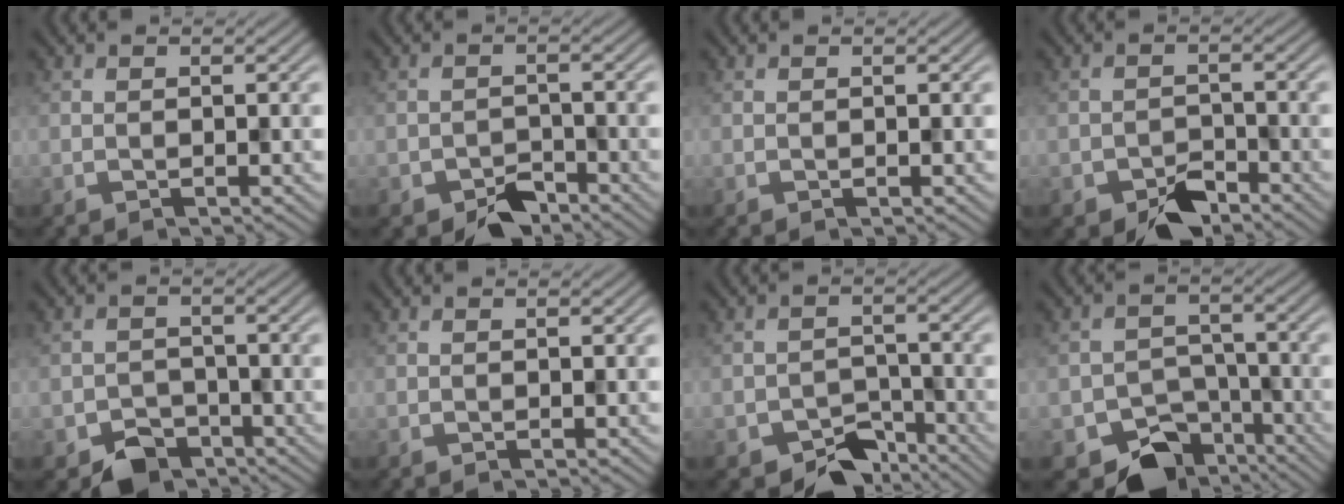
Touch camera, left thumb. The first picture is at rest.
{"total": 3.6, "force": [-2.7, 2.0, 1.4], "torque": [-0.021, -0.005, -0.050]}
{"total": 0.0}
{"total": 4.1, "force": [-2.9, 2.2, 1.9], "torque": [-0.029, -0.005, -0.056]}
{"total": 4.6, "force": [-3.1, 3.1, 1.5], "torque": [-0.020, -0.009, -0.057]}
{"total": 0.0}
{"total": 5.7, "force": [-4.3, 3.1, 2.2], "torque": [-0.028, -0.010, -0.074]}
{"total": 8.7, "force": [-5.4, 5.8, 3.7], "torque": [-0.050, -0.022, -0.088]}